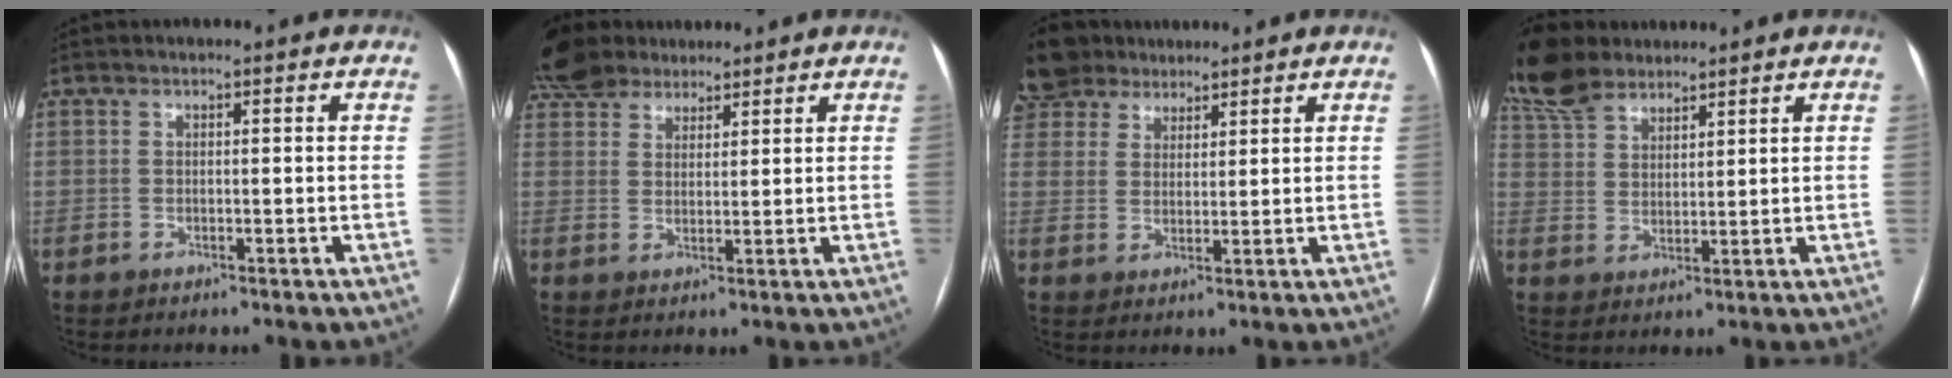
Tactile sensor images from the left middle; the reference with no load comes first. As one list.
[{"total": 9.0, "force": [7.4, 4.3, 2.6], "torque": [-0.054, 0.036, 0.136]}, {"total": 10.5, "force": [8.2, 6.2, 2.2], "torque": [-0.062, 0.036, 0.161]}, {"total": 11.9, "force": [9.9, 5.1, 4.2], "torque": [-0.103, 0.033, 0.194]}]